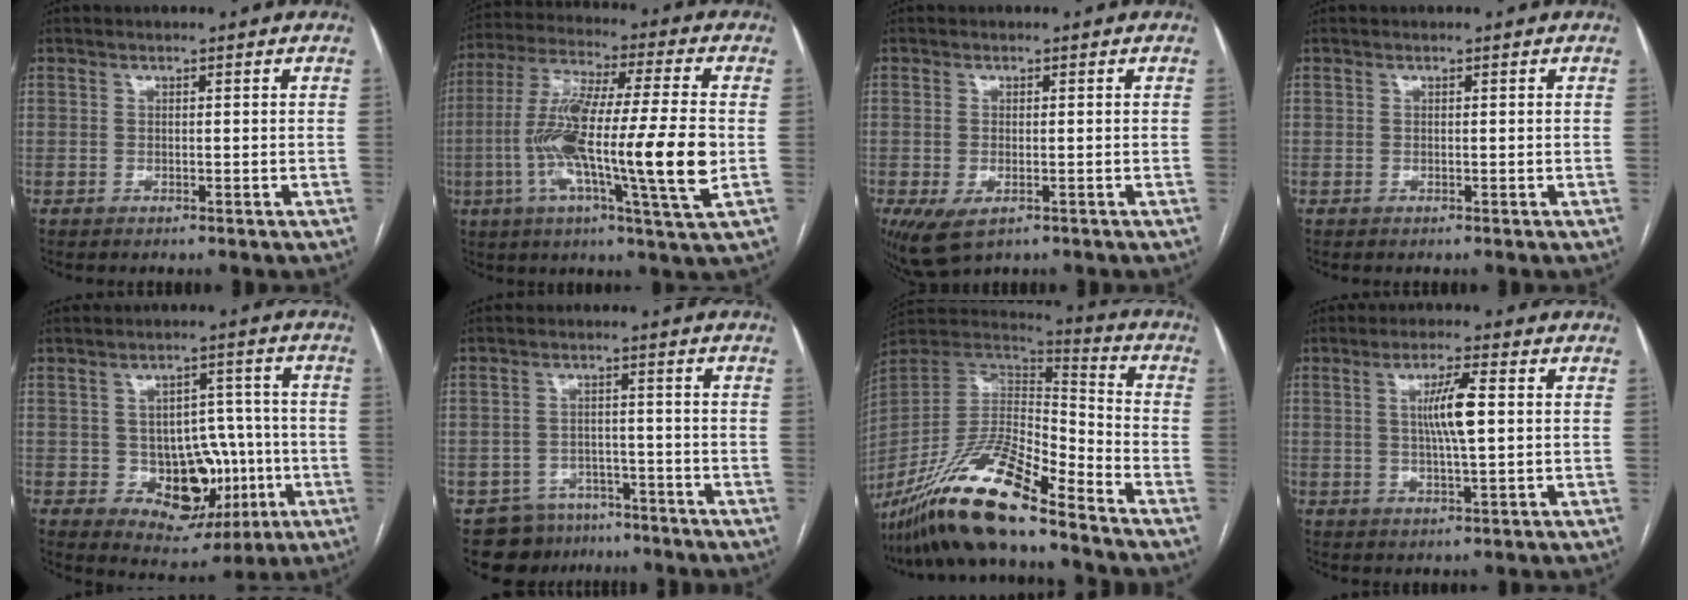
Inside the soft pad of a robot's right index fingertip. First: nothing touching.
{"total": 19.6, "force": [-3.1, 0.7, 19.3], "torque": [-0.349, -0.005, -0.057]}
{"total": 5.4, "force": [-2.7, 2.3, 4.0], "torque": [-0.071, -0.015, -0.037]}
{"total": 0.0}
{"total": 12.1, "force": [-2.7, 8.2, 8.5], "torque": [-0.104, 0.025, -0.017]}
{"total": 8.0, "force": [-6.1, 5.2, 0.6], "torque": [-0.002, 0.019, -0.083]}
{"total": 19.5, "force": [-14.8, 2.6, 12.4], "torque": [-0.259, -0.021, -0.279]}
{"total": 6.4, "force": [0.9, 0.4, 6.3], "torque": [-0.115, 0.001, 0.017]}